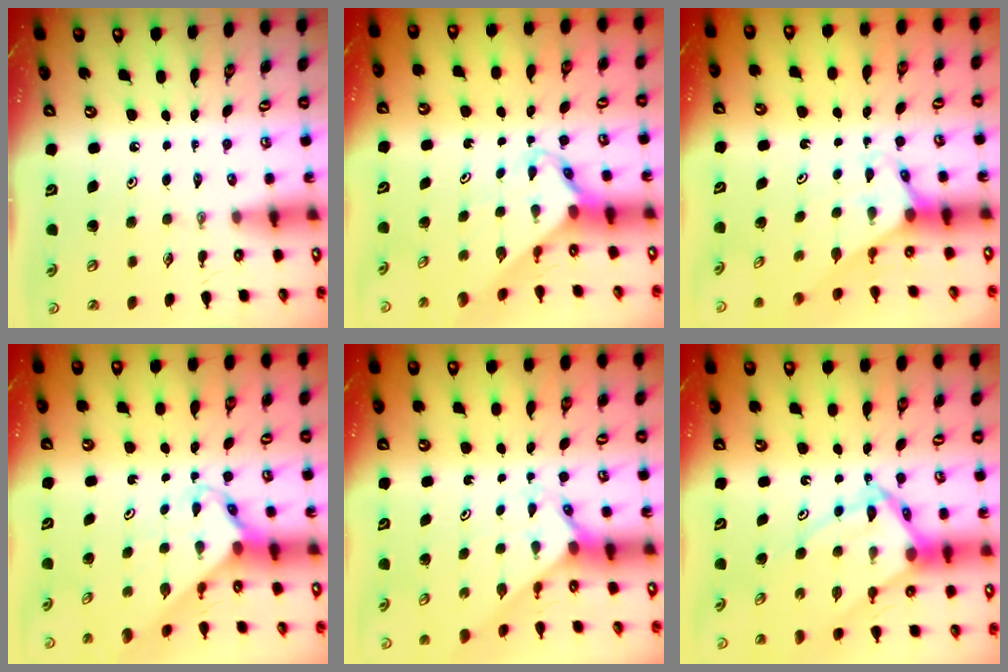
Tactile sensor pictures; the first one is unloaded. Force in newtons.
{"total": 2.5, "press": 2.5, "slide": 0.2}
{"total": 2.6, "press": 2.6, "slide": 0.2}
{"total": 2.5, "press": 2.5, "slide": 0.2}
{"total": 2.1, "press": 2.1, "slide": 0.2}
{"total": 11.0, "press": 10.9, "slide": 0.9}